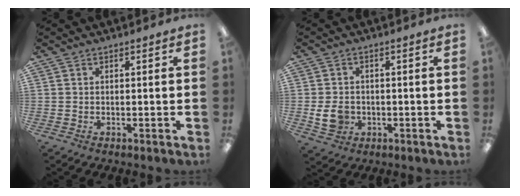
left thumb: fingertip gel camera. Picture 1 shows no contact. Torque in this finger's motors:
{"motor_torque": [-0.18, 0.19, 0.46, -0.10, 0.02]}